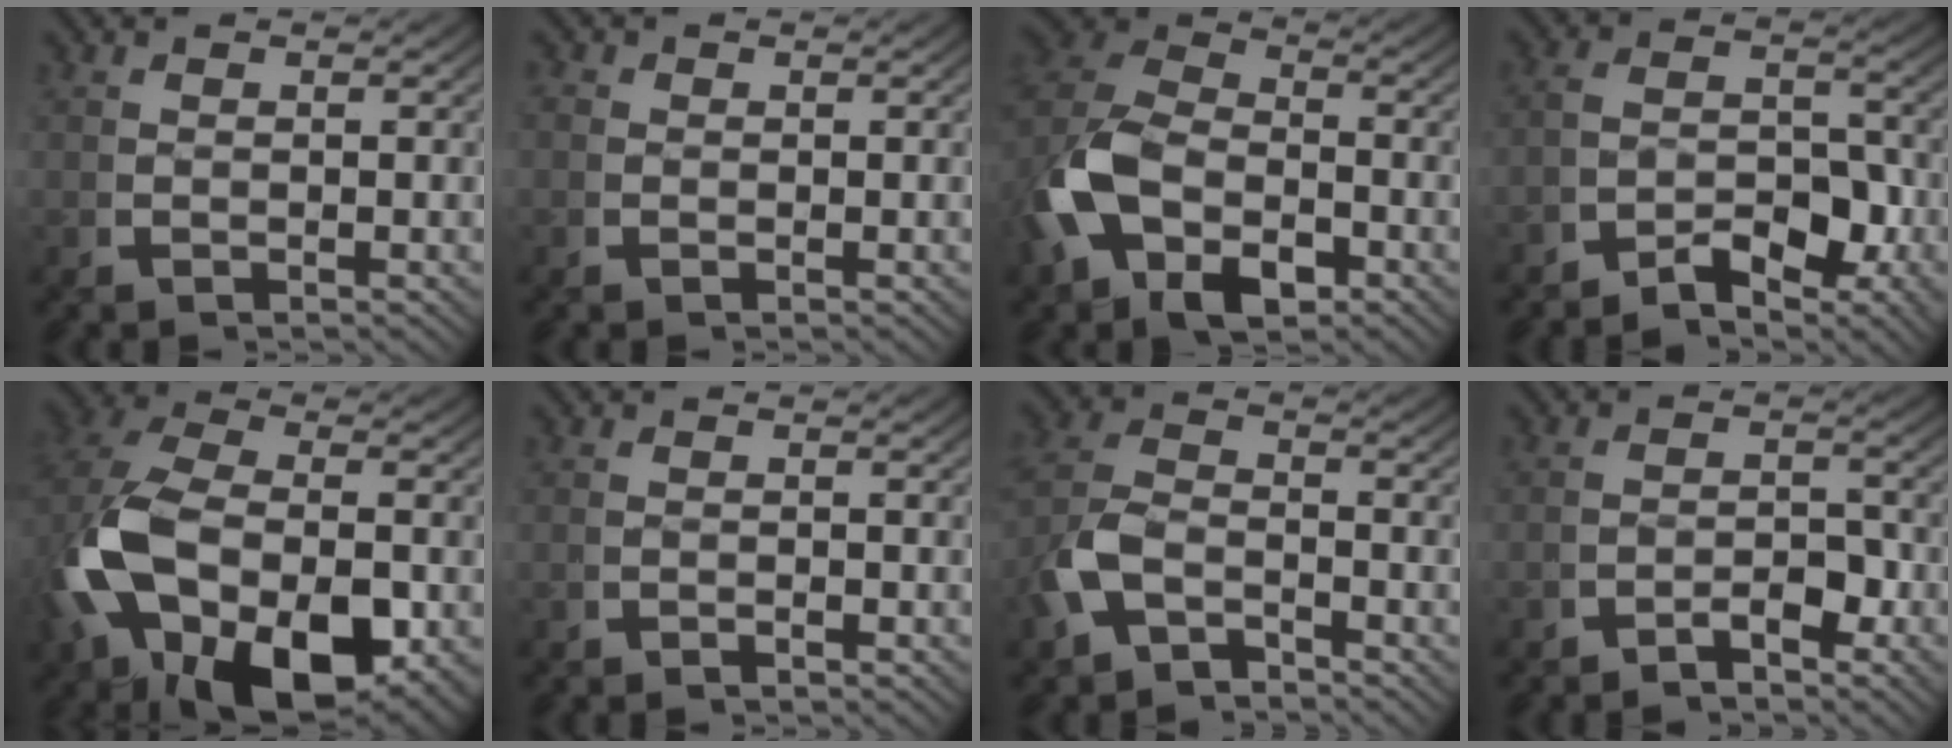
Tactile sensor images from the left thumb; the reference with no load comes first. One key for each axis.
{"total": 0.8, "fx": 0.0, "fy": 0.8, "fz": 0.1, "tx": -0.007, "ty": -0.007, "tz": -0.003}
{"total": 9.4, "fx": -1.0, "fy": 6.8, "fz": 6.3, "tx": -0.146, "ty": -0.021, "tz": -0.015}
{"total": 4.5, "fx": -2.4, "fy": 2.4, "fz": 2.9, "tx": -0.045, "ty": -0.013, "tz": -0.043}
{"total": 14.6, "fx": -2.3, "fy": 9.0, "fz": 11.2, "tx": -0.281, "ty": -0.059, "tz": -0.008}
{"total": 0.8, "fx": -0.8, "fy": 0.1, "fz": 0.0, "tx": 0.001, "ty": -0.003, "tz": -0.018}
{"total": 4.9, "fx": -1.9, "fy": 3.5, "fz": 2.9, "tx": -0.080, "ty": -0.016, "tz": -0.029}
{"total": 2.7, "fx": -2.1, "fy": 1.1, "fz": 1.3, "tx": -0.016, "ty": -0.009, "tz": -0.039}